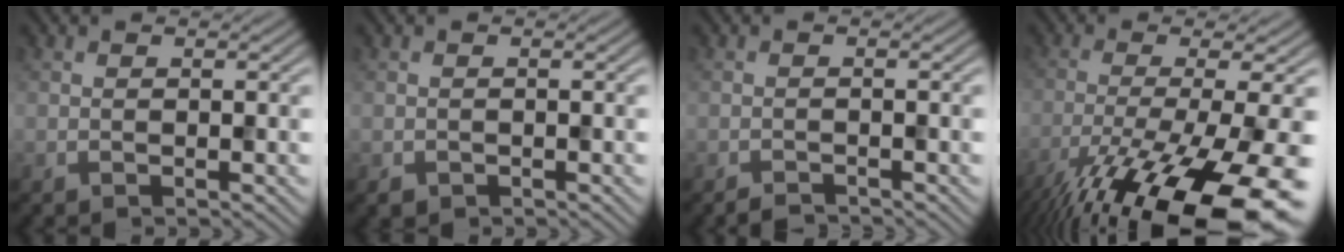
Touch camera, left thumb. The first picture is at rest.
{"total": 0.8, "force": [-0.5, 0.6, 0.2], "torque": [-0.001, -0.006, -0.009]}
{"total": 1.1, "force": [-1.1, 0.1, 0.3], "torque": [-0.003, -0.001, -0.022]}
{"total": 17.6, "force": [-10.4, 4.0, 13.7], "torque": [-0.227, -0.025, -0.167]}